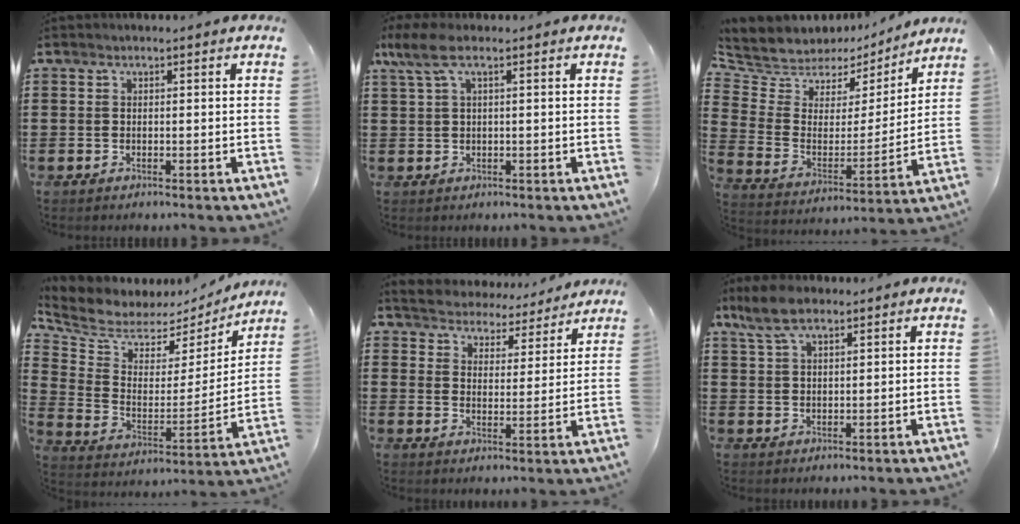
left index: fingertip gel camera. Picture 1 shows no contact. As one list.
[{"total": 4.2, "force": [1.3, 1.2, 3.9], "torque": [-0.099, -0.003, 0.016]}, {"total": 6.0, "force": [5.0, 3.2, -0.3], "torque": [-0.039, -0.044, 0.088]}, {"total": 5.9, "force": [5.2, 2.6, 0.4], "torque": [-0.047, -0.045, 0.091]}, {"total": 4.3, "force": [4.2, 0.1, -0.6], "torque": [-0.016, -0.040, 0.069]}, {"total": 5.7, "force": [3.8, 2.3, 3.5], "torque": [-0.079, 0.004, 0.072]}]